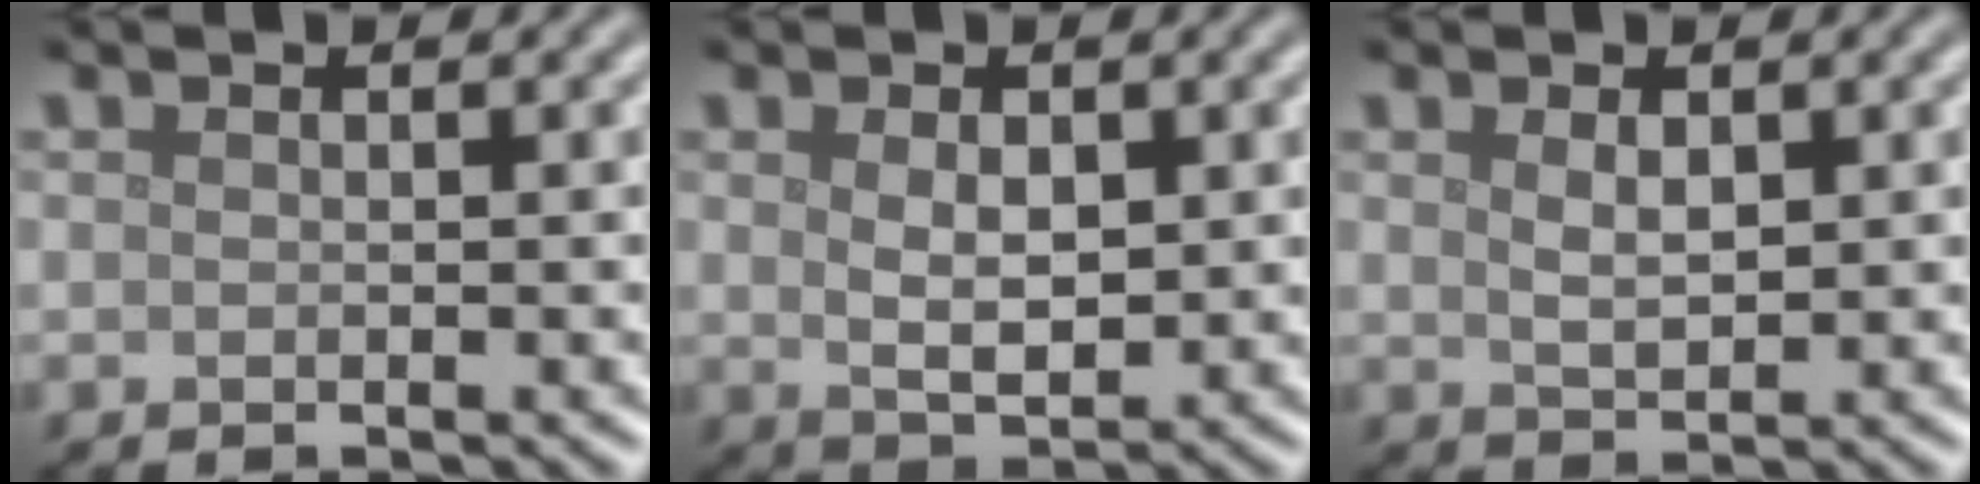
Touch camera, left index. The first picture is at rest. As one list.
[{"total": 3.0, "force": [0.6, 1.7, 2.4], "torque": [-0.049, -0.005, 0.015]}, {"total": 1.9, "force": [0.7, 0.9, 1.5], "torque": [-0.031, -0.003, 0.018]}]